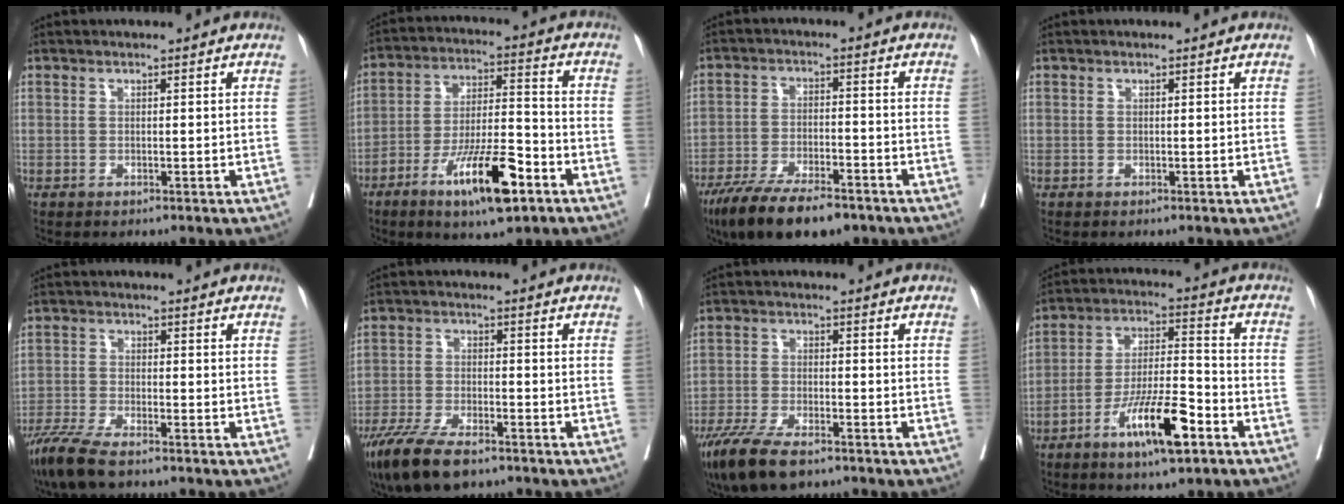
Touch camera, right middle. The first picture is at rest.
{"total": 13.5, "force": [-7.4, 2.9, 11.0], "torque": [-0.193, -0.005, -0.123]}
{"total": 13.1, "force": [-9.6, 3.8, 8.1], "torque": [-0.134, -0.021, -0.160]}
{"total": 0.0}
{"total": 7.1, "force": [-5.6, 1.0, 4.4], "torque": [-0.084, -0.019, -0.101]}
{"total": 10.8, "force": [-7.8, 3.1, 6.7], "torque": [-0.120, -0.021, -0.135]}
{"total": 10.6, "force": [-7.7, 3.1, 6.5], "torque": [-0.117, -0.020, -0.132]}
{"total": 12.4, "force": [-6.5, 2.3, 10.3], "torque": [-0.185, -0.006, -0.114]}